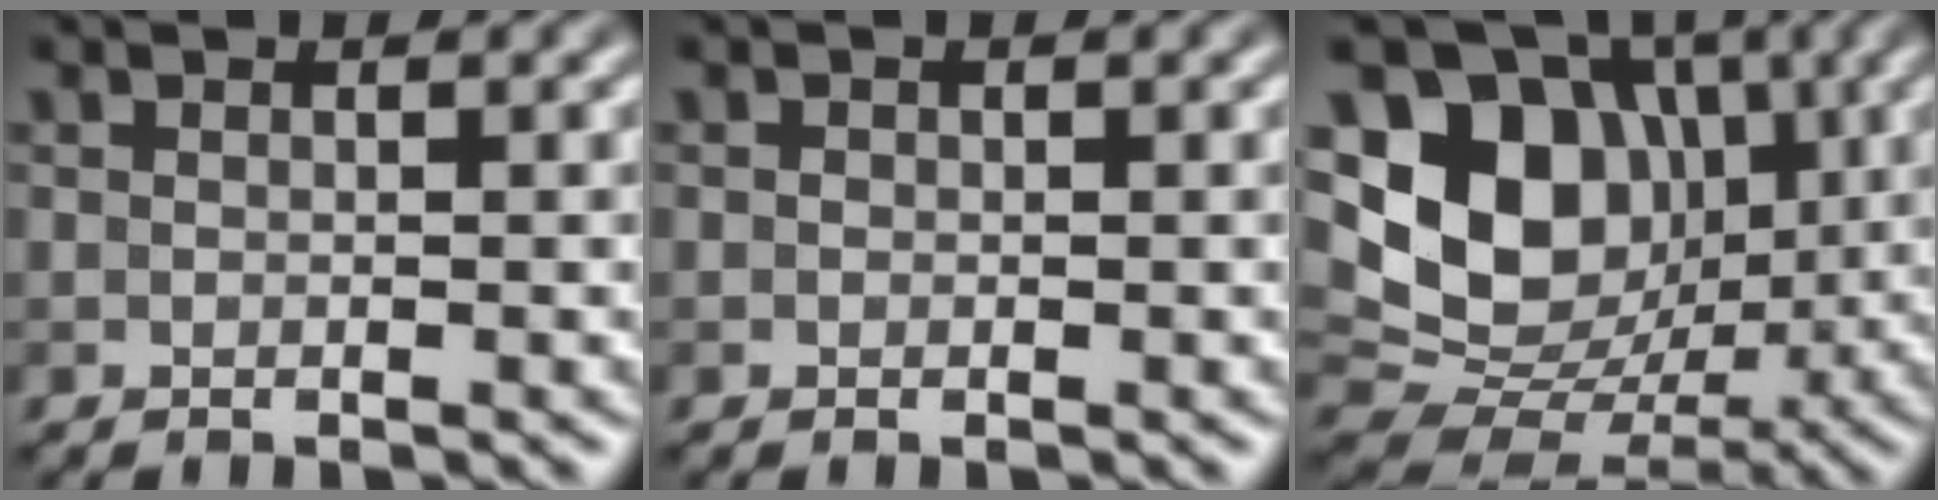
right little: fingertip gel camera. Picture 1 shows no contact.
{"total": 0.0}
{"total": 12.0, "force": [2.1, 9.5, 6.9], "torque": [-0.127, 0.001, 0.027]}